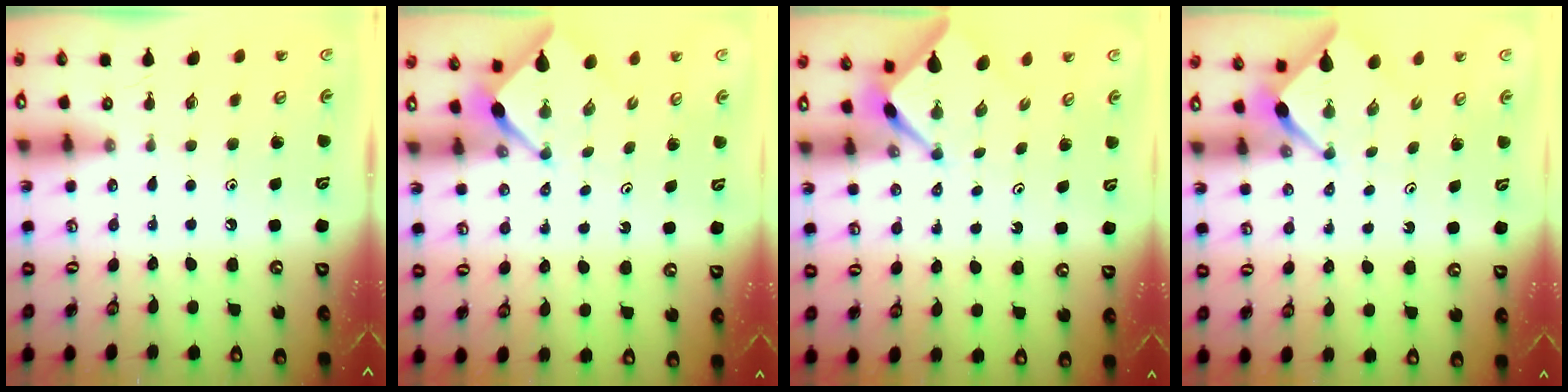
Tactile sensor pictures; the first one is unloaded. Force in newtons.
{"total": 2.6, "press": 2.6, "slide": 0.1}
{"total": 2.6, "press": 2.6, "slide": 0.3}
{"total": 2.6, "press": 2.6, "slide": 0.3}